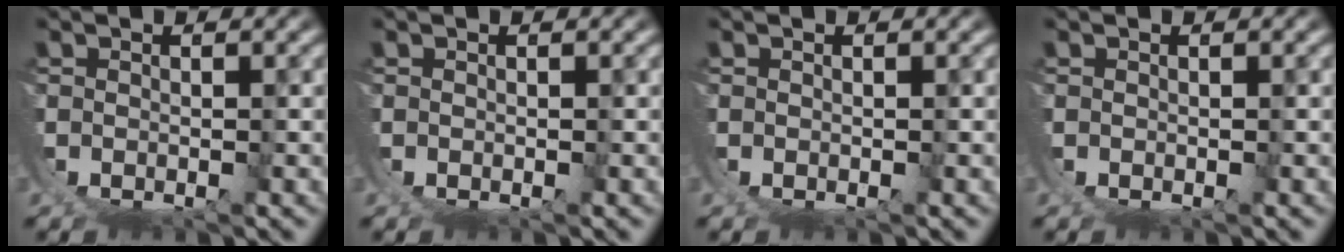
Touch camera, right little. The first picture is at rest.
{"total": 0.0}
{"total": 0.0}
{"total": 0.0}